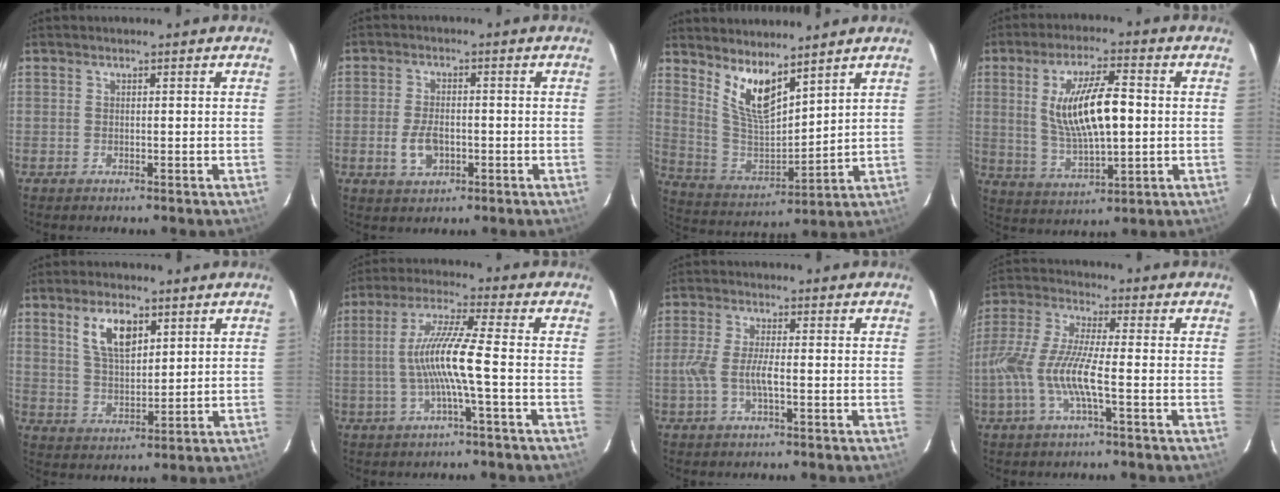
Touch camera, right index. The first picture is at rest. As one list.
[{"total": 5.5, "force": [-1.6, 3.3, 4.1], "torque": [-0.089, -0.001, -0.024]}, {"total": 10.5, "force": [7.2, 3.2, 7.0], "torque": [-0.133, -0.015, 0.151]}, {"total": 13.5, "force": [1.3, 4.3, 12.7], "torque": [-0.239, -0.001, 0.035]}, {"total": 8.3, "force": [4.1, 3.8, 6.1], "torque": [-0.113, 0.007, 0.083]}, {"total": 9.9, "force": [-1.9, -0.8, 9.7], "torque": [-0.191, 0.004, -0.035]}, {"total": 5.3, "force": [-1.4, 0.8, 5.1], "torque": [-0.108, -0.001, -0.027]}, {"total": 11.2, "force": [-3.3, 1.4, 10.7], "torque": [-0.229, -0.005, -0.065]}]